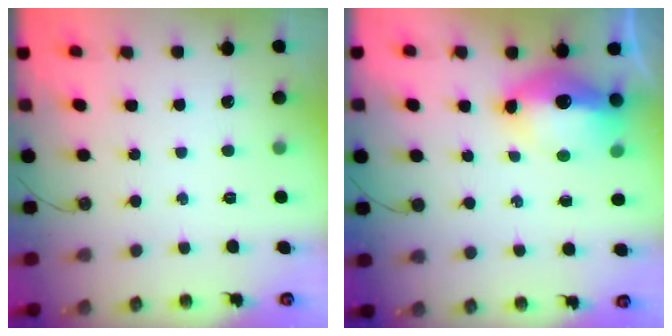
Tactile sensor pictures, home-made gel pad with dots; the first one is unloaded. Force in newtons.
{"total": 13.5, "press": 13.4, "slide": 1.3}